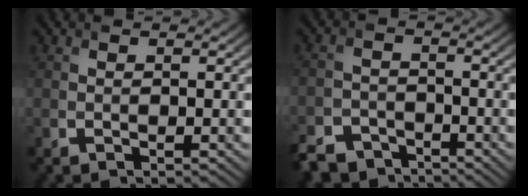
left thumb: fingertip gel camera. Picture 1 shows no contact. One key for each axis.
{"total": 6.0, "fx": -4.9, "fy": 2.9, "fz": 1.8, "tx": -0.040, "ty": -0.012, "tz": -0.099}